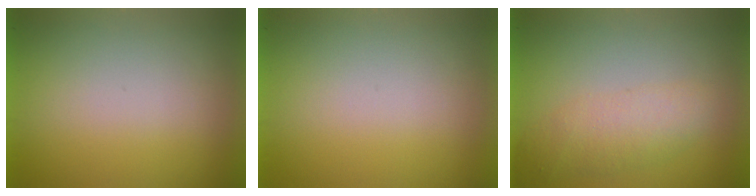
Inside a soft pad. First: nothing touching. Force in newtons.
{"total": 0.0}
{"total": 2.2}